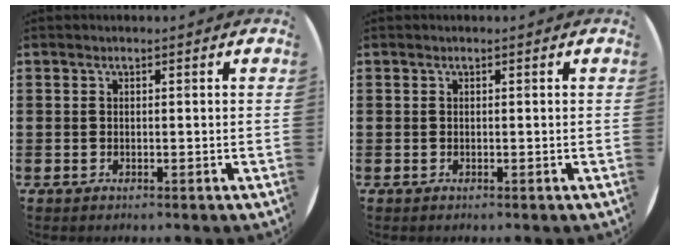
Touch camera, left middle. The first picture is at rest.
{"total": 0.0}